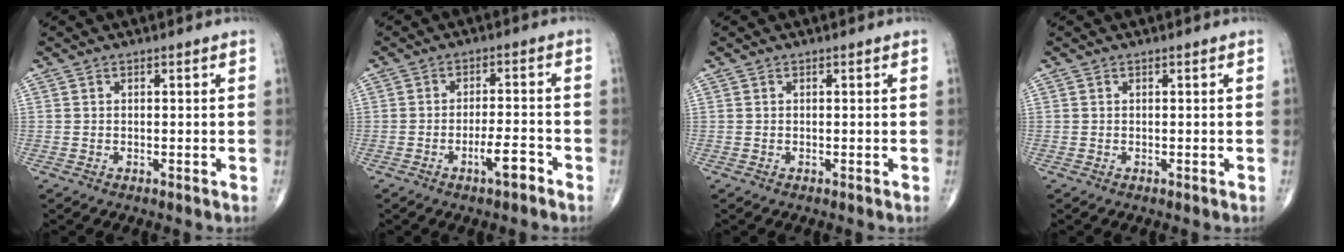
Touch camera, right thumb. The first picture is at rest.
{"total": 4.9, "force": [-2.8, 1.1, 3.9], "torque": [-0.064, 0.021, -0.047]}
{"total": 0.0}
{"total": 0.0}